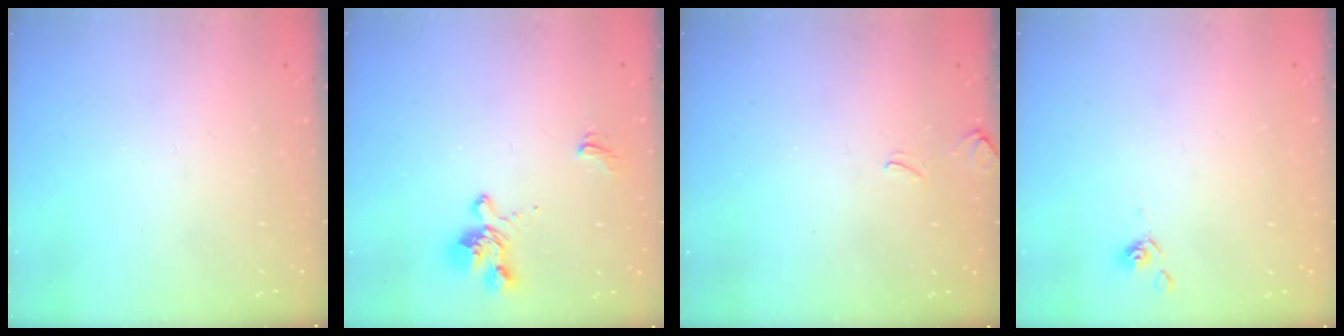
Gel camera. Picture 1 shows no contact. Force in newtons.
{"total": 1.4, "press": 0.2, "slide": 1.4}
{"total": 3.7, "press": 3.7, "slide": 0.5}
{"total": 2.4, "press": 2.4, "slide": 0.3}